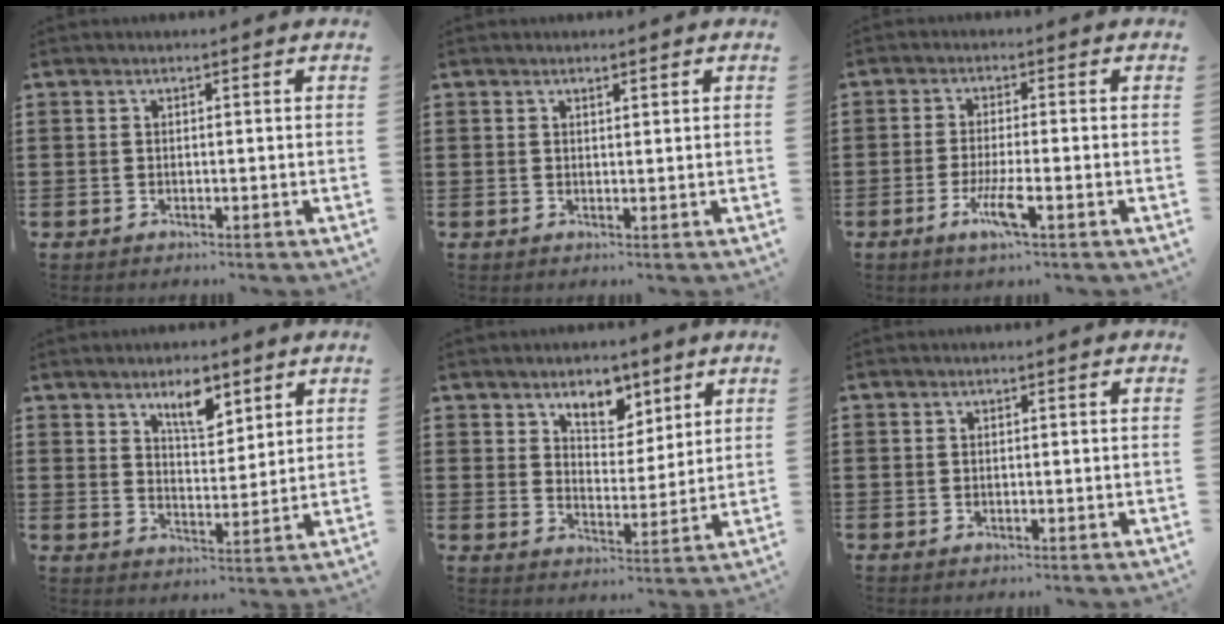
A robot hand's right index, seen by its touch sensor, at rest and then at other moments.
{"total": 0.8, "force": [0.7, 0.3, 0.3], "torque": [-0.008, 0.002, 0.013]}
{"total": 5.0, "force": [-2.3, 0.5, 4.4], "torque": [-0.093, -0.015, -0.044]}
{"total": 5.8, "force": [4.0, 2.2, 3.5], "torque": [-0.055, -0.006, 0.067]}
{"total": 6.2, "force": [4.5, 3.5, 2.3], "torque": [-0.042, -0.009, 0.078]}
{"total": 0.0}